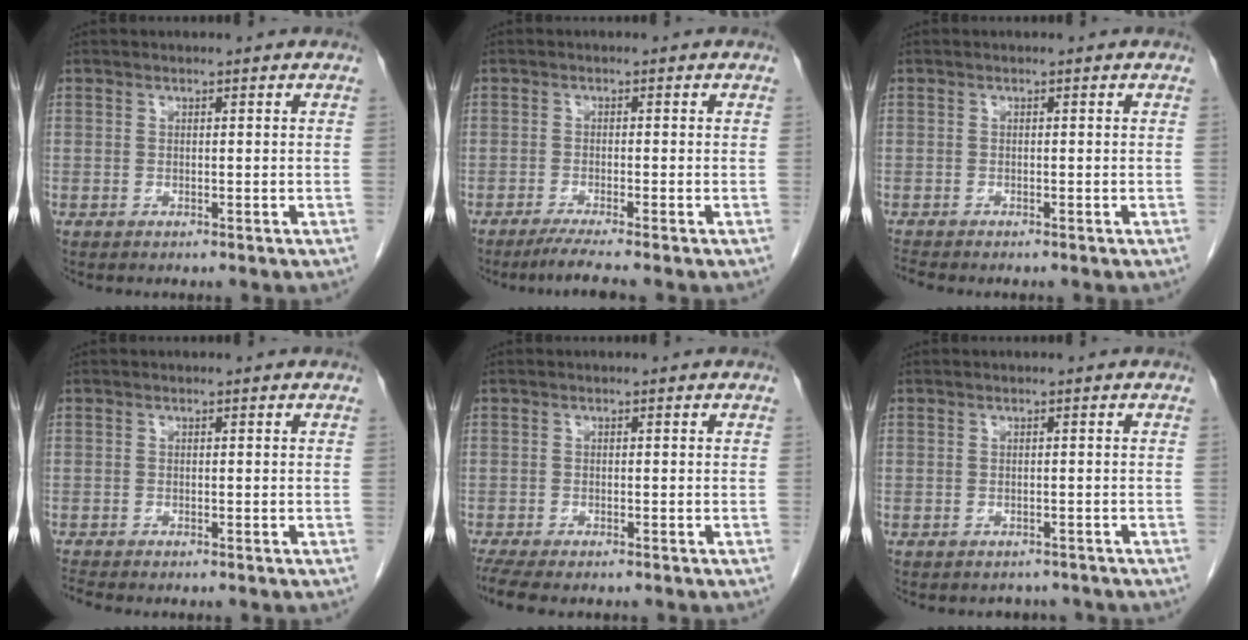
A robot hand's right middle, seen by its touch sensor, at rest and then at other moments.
{"total": 3.9, "force": [-3.1, -0.9, 2.1], "torque": [-0.039, -0.012, -0.058]}
{"total": 1.1, "force": [-1.1, -0.2, 0.1], "torque": [-0.008, -0.004, -0.021]}
{"total": 1.0, "force": [-1.0, -0.3, 0.0], "torque": [-0.007, -0.005, -0.020]}
{"total": 5.7, "force": [-4.6, 1.3, 3.0], "torque": [-0.051, -0.011, -0.074]}
{"total": 2.4, "force": [-2.1, 1.2, -0.1], "torque": [0.002, 0.002, -0.030]}